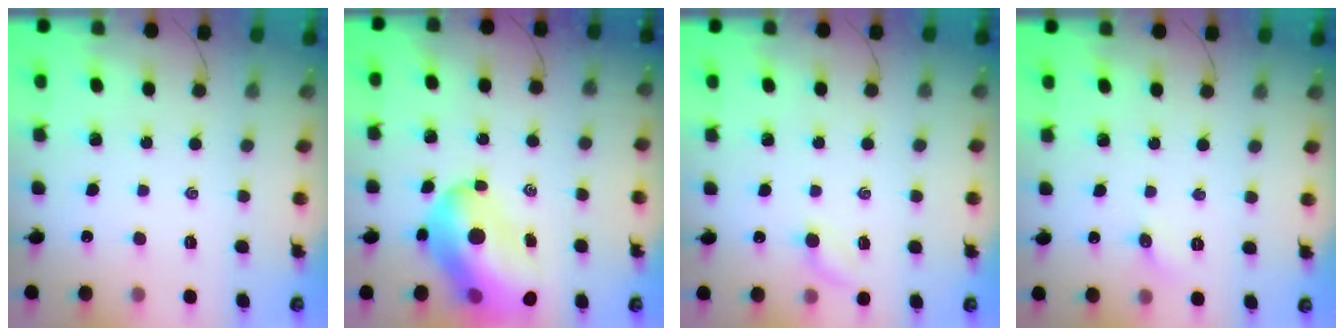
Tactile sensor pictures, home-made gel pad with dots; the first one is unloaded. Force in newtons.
{"total": 17.1, "press": 16.4, "slide": 4.8}
{"total": 4.9, "press": 4.8, "slide": 1.1}
{"total": 3.8, "press": 3.6, "slide": 1.3}